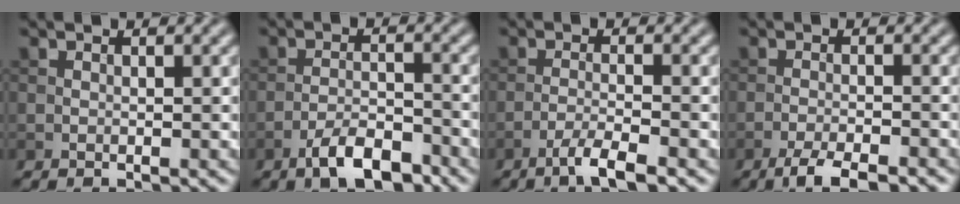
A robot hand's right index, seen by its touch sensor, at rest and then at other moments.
{"total": 4.7, "force": [-3.2, 1.6, 3.0], "torque": [-0.051, 0.004, -0.060]}
{"total": 3.3, "force": [-2.2, 0.4, 2.4], "torque": [-0.042, 0.005, -0.050]}
{"total": 3.8, "force": [-2.9, 0.6, 2.5], "torque": [-0.044, -0.001, -0.055]}